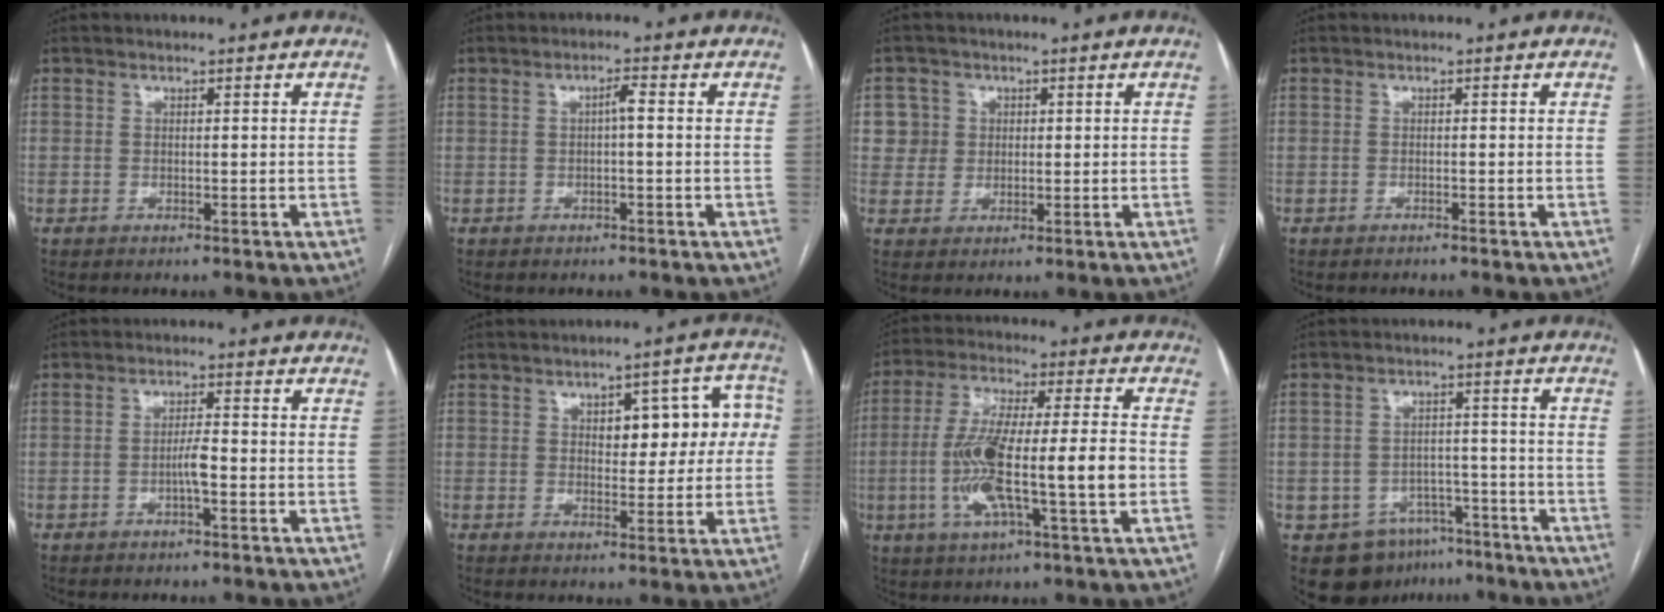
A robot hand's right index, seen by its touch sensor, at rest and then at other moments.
{"total": 1.8, "force": [0.0, 0.2, 1.8], "torque": [-0.029, 0.005, 0.000]}
{"total": 4.3, "force": [1.1, 4.1, -0.1], "torque": [0.018, 0.009, 0.021]}
{"total": 0.7, "force": [-0.7, -0.2, 0.3], "torque": [-0.007, 0.001, -0.012]}
{"total": 2.7, "force": [-1.0, 0.3, 2.5], "torque": [-0.044, 0.002, -0.019]}
{"total": 9.1, "force": [1.5, 4.4, 7.8], "torque": [-0.079, 0.037, 0.023]}
{"total": 15.5, "force": [-2.8, 1.3, 15.2], "torque": [-0.288, 0.005, -0.051]}
{"total": 9.3, "force": [-5.9, 6.7, 2.6], "torque": [-0.034, 0.020, -0.080]}